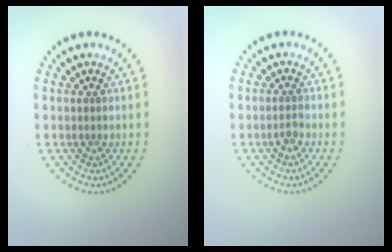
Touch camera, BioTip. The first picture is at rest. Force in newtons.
{"total": 0.7, "press": 0.7, "slide": 0.2}